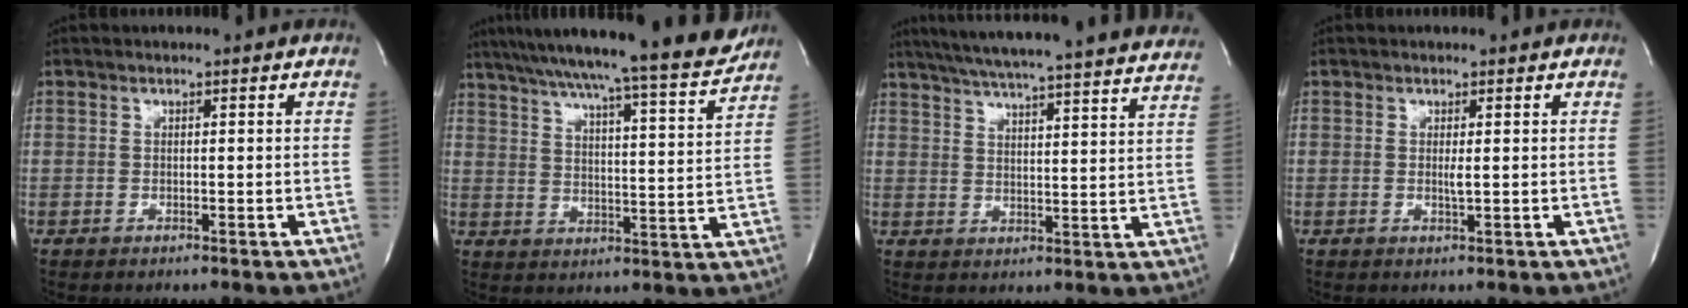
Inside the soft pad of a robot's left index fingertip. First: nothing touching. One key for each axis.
{"total": 20.6, "fx": 18.5, "fy": -0.5, "fz": 9.0, "tx": -0.144, "ty": -0.033, "tz": 0.254}
{"total": 31.5, "fx": 28.8, "fy": 1.0, "fz": 12.9, "tx": -0.214, "ty": -0.048, "tz": 0.354}
{"total": 1.1, "fx": 0.1, "fy": -0.1, "fz": 1.1, "tx": -0.027, "ty": -0.003, "tz": 0.003}